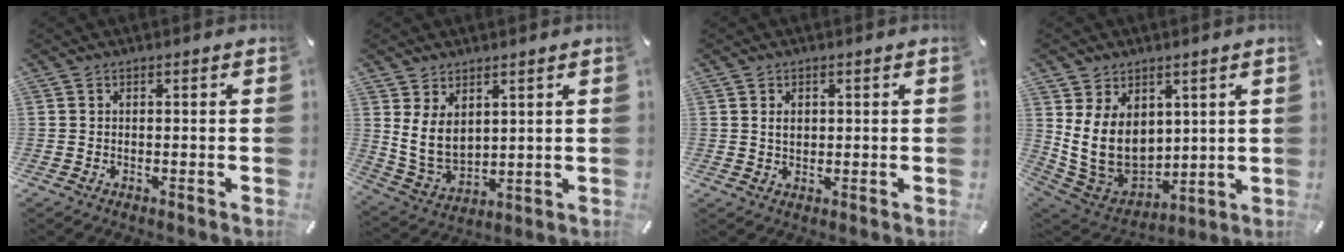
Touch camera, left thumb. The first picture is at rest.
{"total": 8.1, "force": [3.5, 5.8, 4.4], "torque": [-0.109, -0.025, 0.063]}
{"total": 2.3, "force": [0.6, 1.7, 1.4], "torque": [-0.024, 0.002, 0.009]}
{"total": 13.6, "force": [2.7, 11.0, 7.6], "torque": [-0.162, -0.030, 0.057]}